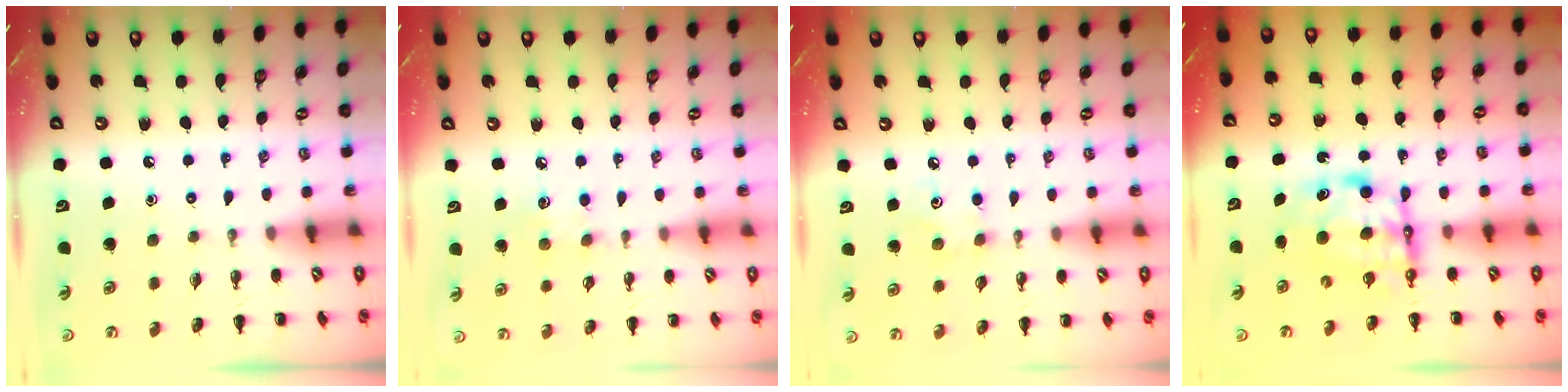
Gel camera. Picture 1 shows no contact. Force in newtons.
{"total": 6.5, "press": 6.3, "slide": 1.6}
{"total": 4.3, "press": 4.2, "slide": 0.9}
{"total": 6.8, "press": 6.7, "slide": 1.1}